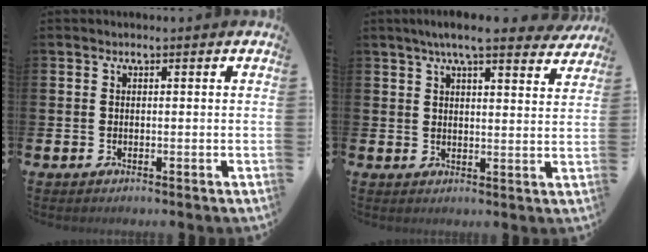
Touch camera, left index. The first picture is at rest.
{"total": 6.8, "force": [6.0, 0.8, 3.1], "torque": [-0.067, -0.017, 0.105]}